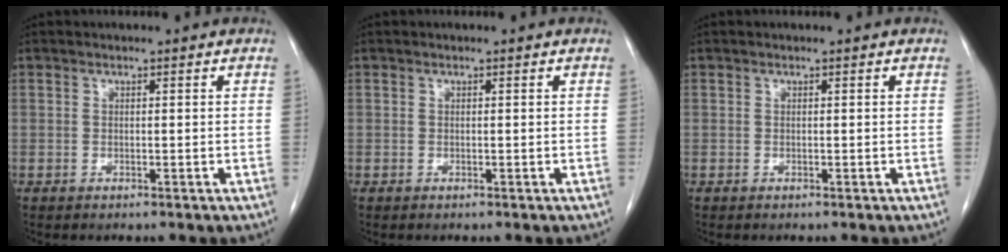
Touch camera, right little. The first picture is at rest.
{"total": 0.0}
{"total": 0.0}